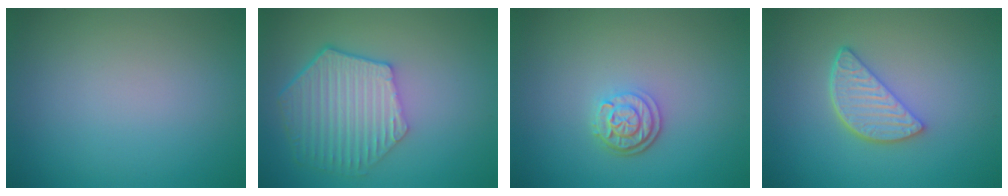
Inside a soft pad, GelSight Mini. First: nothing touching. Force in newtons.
{"total": 6.6, "press": 5.0, "slide": 4.3}
{"total": 2.5, "press": 2.1, "slide": 1.4}
{"total": 3.7, "press": 3.0, "slide": 2.2}